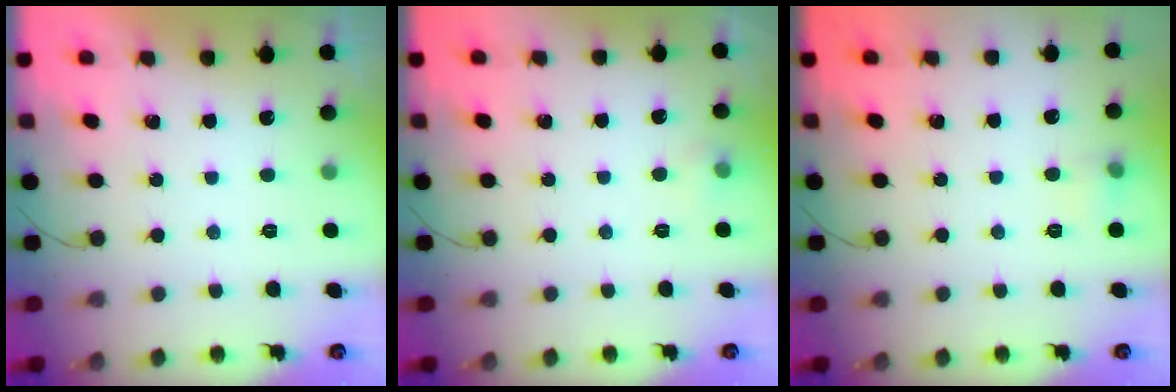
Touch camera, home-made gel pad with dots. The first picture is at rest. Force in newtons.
{"total": 4.3, "press": 4.1, "slide": 1.4}
{"total": 5.7, "press": 5.5, "slide": 1.5}